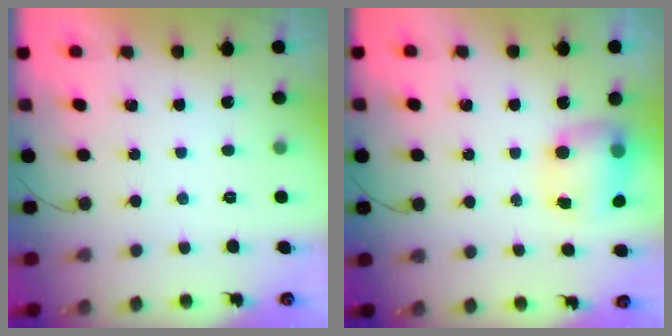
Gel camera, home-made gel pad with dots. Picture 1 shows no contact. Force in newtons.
{"total": 9.7, "press": 9.6, "slide": 1.7}